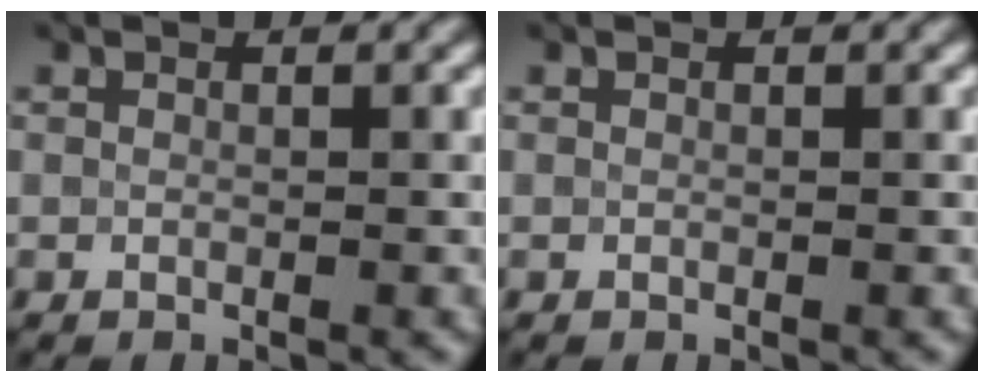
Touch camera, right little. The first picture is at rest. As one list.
[{"total": 0.0}]